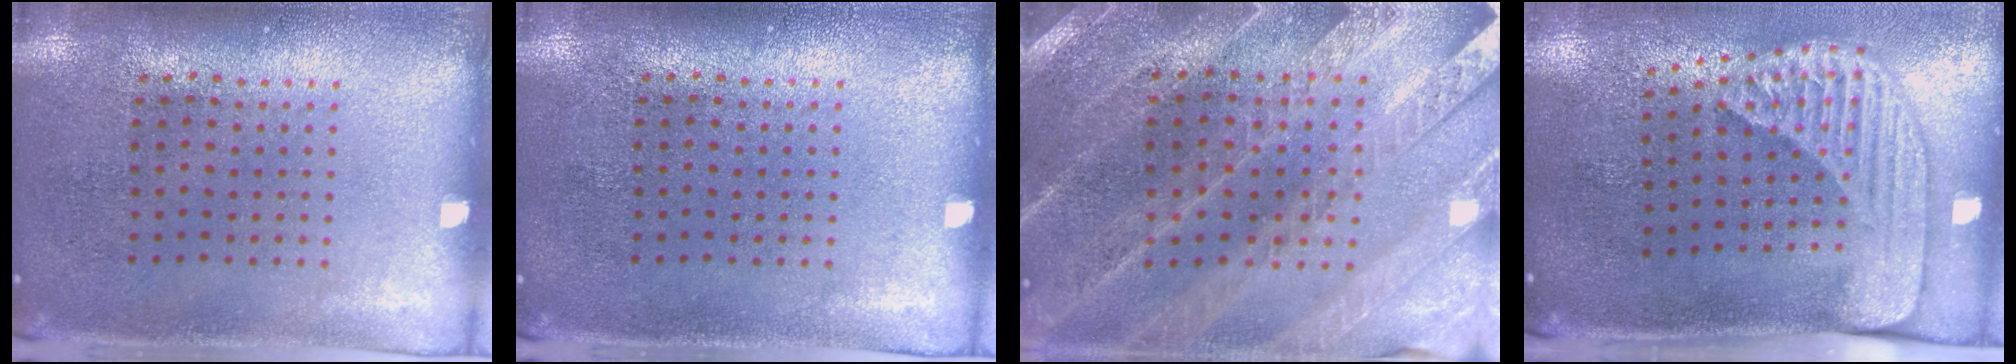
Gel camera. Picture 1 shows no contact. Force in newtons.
{"total": 0.0}
{"total": 2.5, "press": 2.5, "slide": 0.3}
{"total": 2.4, "press": 1.7, "slide": 1.6}